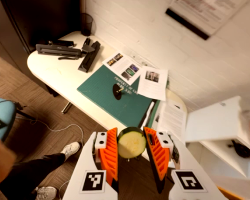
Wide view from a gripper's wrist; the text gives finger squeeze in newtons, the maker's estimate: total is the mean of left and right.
{"total": 12.0, "left": 12.8, "right": 11.1}